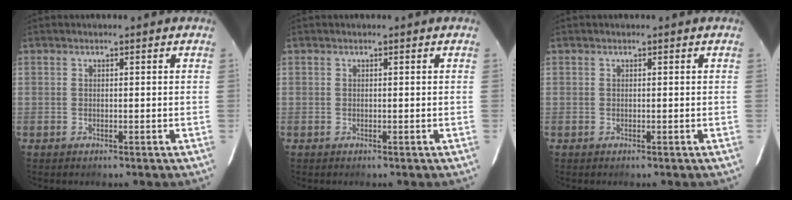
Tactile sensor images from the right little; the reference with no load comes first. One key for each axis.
{"total": 0.0}
{"total": 0.0}